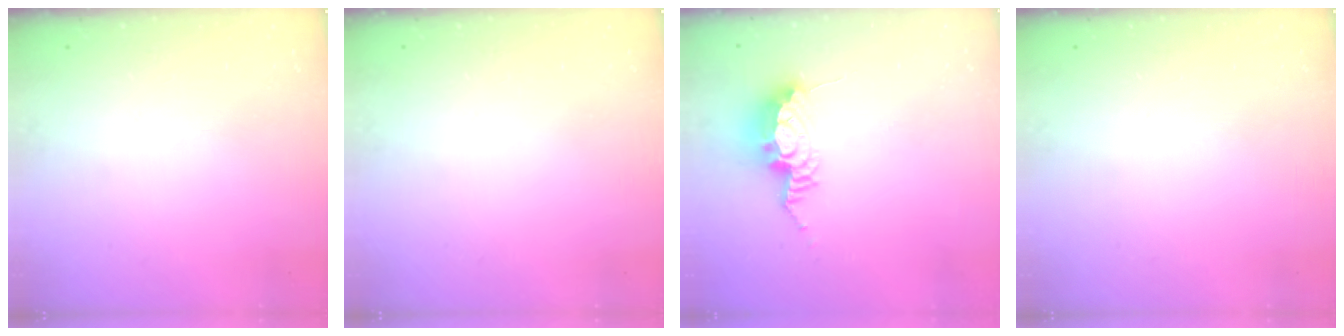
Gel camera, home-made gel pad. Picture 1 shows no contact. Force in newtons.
{"total": 0.0}
{"total": 9.9, "press": 9.8, "slide": 1.1}
{"total": 0.0}